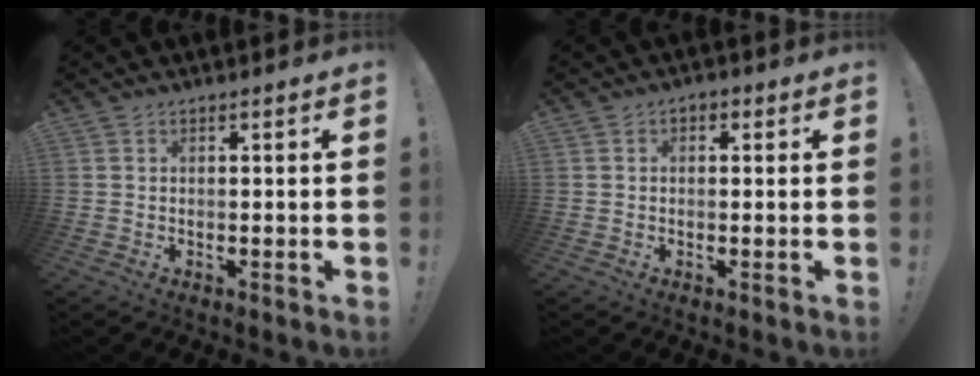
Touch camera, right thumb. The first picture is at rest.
{"total": 1.7, "force": [-0.3, 1.4, 0.8], "torque": [-0.007, 0.005, -0.008]}